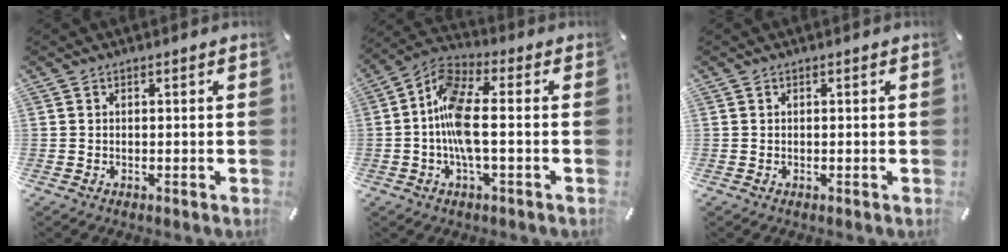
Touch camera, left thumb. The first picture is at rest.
{"total": 10.6, "force": [-1.5, 4.2, 9.6], "torque": [-0.210, -0.004, -0.032]}
{"total": 0.0}